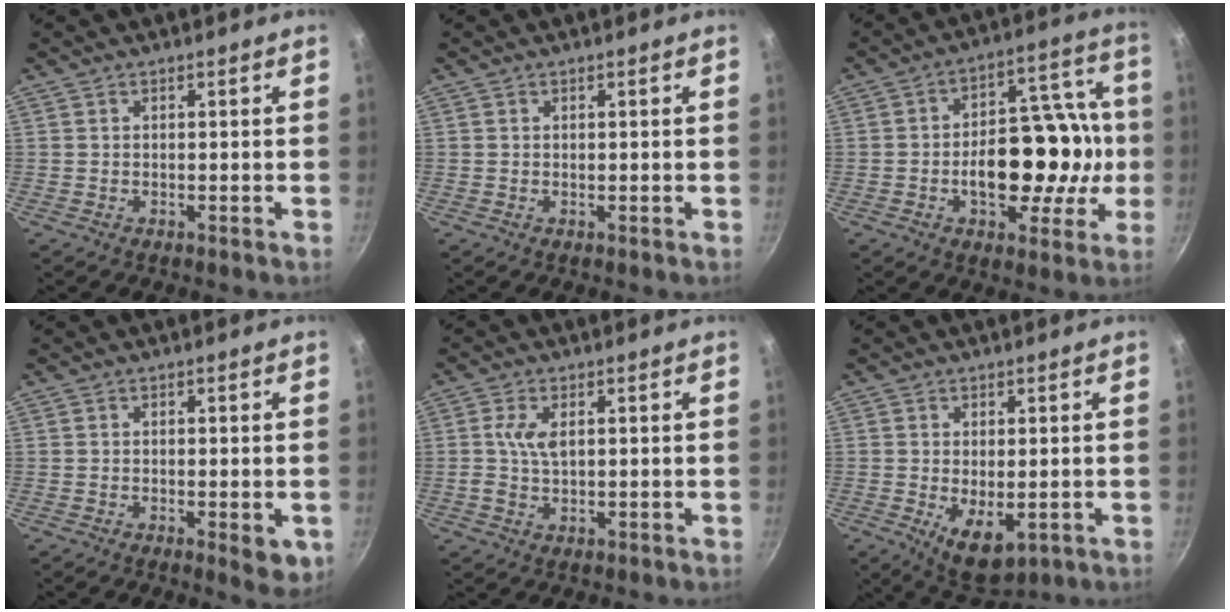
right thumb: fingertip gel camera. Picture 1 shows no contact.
{"total": 0.0}
{"total": 20.1, "force": [-2.5, 11.2, 16.5], "torque": [-0.191, 0.047, -0.028]}
{"total": 4.6, "force": [-1.3, 1.6, 4.1], "torque": [-0.046, -0.005, -0.015]}
{"total": 4.3, "force": [0.7, 2.3, 3.6], "torque": [-0.076, -0.003, 0.014]}
{"total": 8.0, "force": [-2.1, 4.1, 6.5], "torque": [-0.097, -0.013, -0.018]}